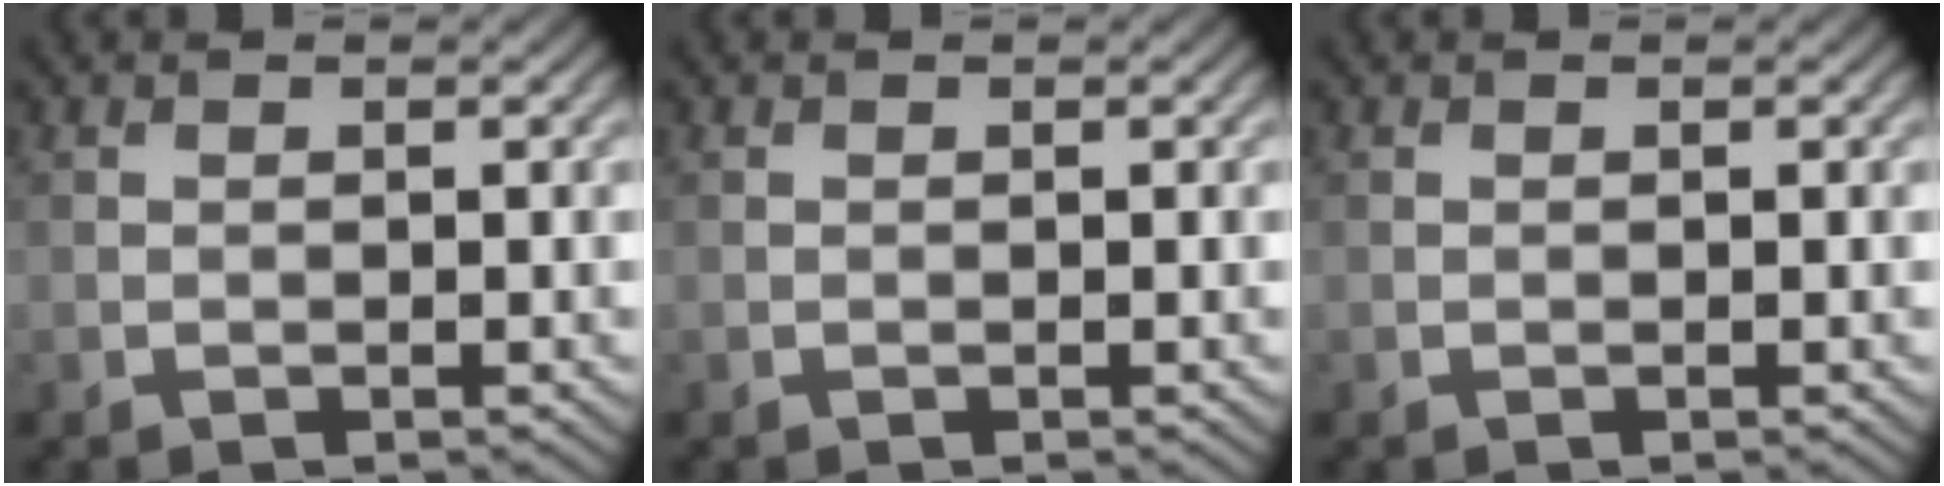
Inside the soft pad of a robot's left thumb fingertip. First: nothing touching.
{"total": 0.0}
{"total": 0.0}